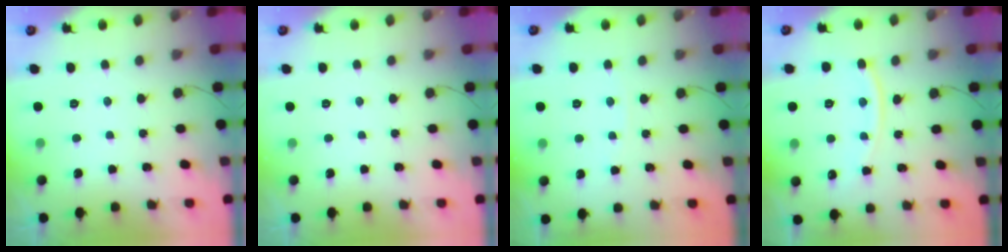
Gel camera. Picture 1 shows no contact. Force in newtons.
{"total": 0.0}
{"total": 2.3, "press": 2.3, "slide": 0.3}
{"total": 9.7, "press": 9.7, "slide": 0.5}